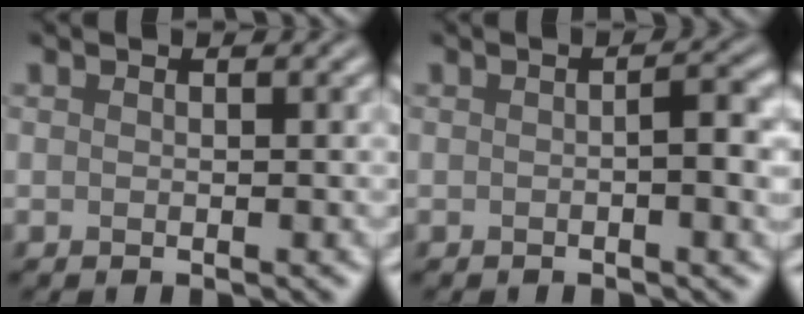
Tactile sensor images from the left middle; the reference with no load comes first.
{"total": 2.9, "force": [-0.2, 0.6, 2.8], "torque": [-0.042, 0.004, -0.004]}